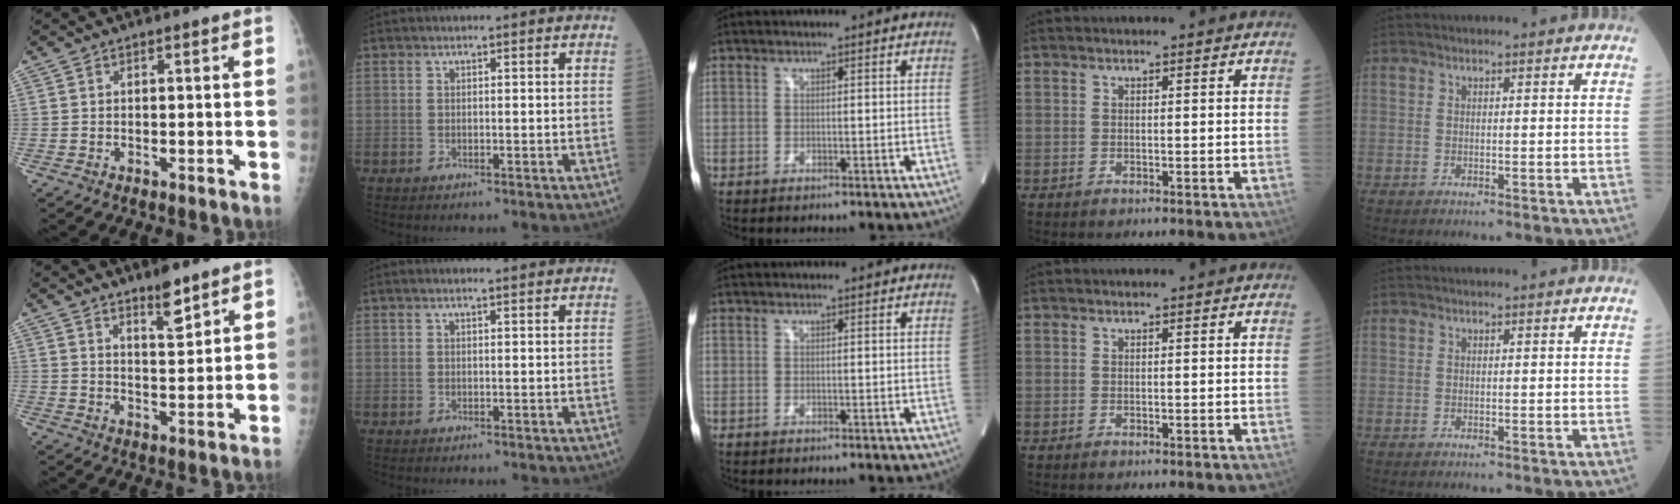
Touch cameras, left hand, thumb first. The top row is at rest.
{"thumb": {"total": 5.9, "force": [4.3, 1.4, 3.8], "torque": [-0.047, -0.035, 0.069]}, "index": {"total": 2.0, "force": [1.8, 0.0, 0.9], "torque": [-0.014, 0.015, 0.028]}}